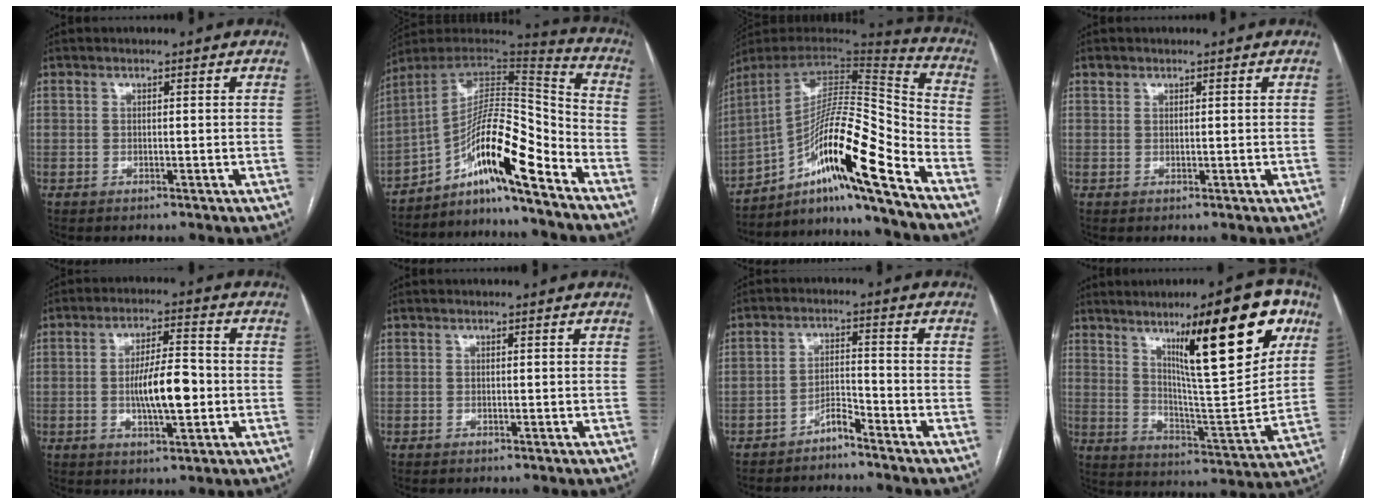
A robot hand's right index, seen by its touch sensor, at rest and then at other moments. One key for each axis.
{"total": 15.3, "fx": -9.4, "fy": 1.5, "fz": 11.9, "tx": -0.198, "ty": 0.027, "tz": -0.155}
{"total": 20.0, "fx": -11.6, "fy": 0.4, "fz": 16.3, "tx": -0.262, "ty": 0.009, "tz": -0.200}
{"total": 0.9, "fx": 0.6, "fy": 0.6, "fz": 0.1, "tx": 0.005, "ty": 0.004, "tz": 0.009}
{"total": 8.8, "fx": -1.2, "fy": 2.2, "fz": 8.5, "tx": -0.154, "ty": 0.005, "tz": -0.019}
{"total": 0.0}
{"total": 2.9, "fx": -2.7, "fy": 0.4, "fz": 1.1, "tx": -0.014, "ty": -0.002, "tz": -0.051}
{"total": 21.1, "fx": 10.6, "fy": 3.0, "fz": 18.1, "tx": -0.243, "ty": 0.001, "tz": 0.160}